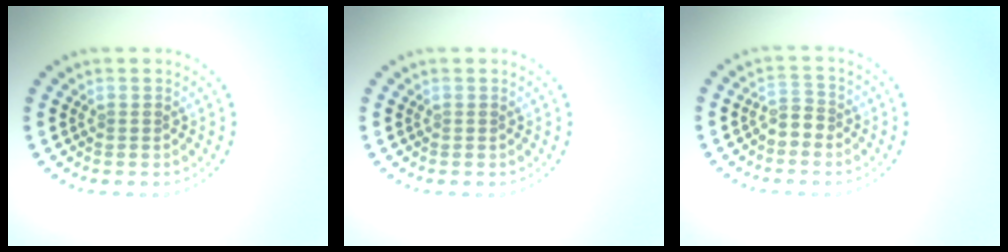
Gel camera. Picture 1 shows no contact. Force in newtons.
{"total": 0.0}
{"total": 1.5, "press": 1.3, "slide": 0.8}